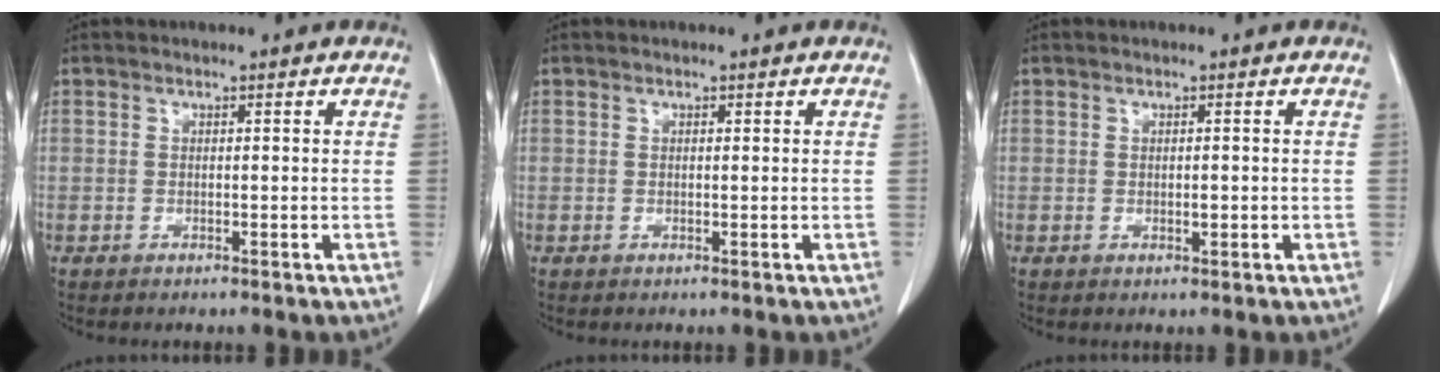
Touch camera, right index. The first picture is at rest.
{"total": 0.0}
{"total": 1.0, "force": [0.0, 0.4, 0.9], "torque": [-0.014, -0.002, 0.002]}